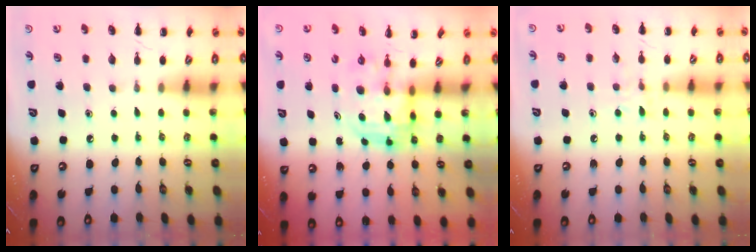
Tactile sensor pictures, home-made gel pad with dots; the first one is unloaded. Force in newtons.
{"total": 4.8, "press": 4.6, "slide": 1.3}
{"total": 6.9, "press": 6.6, "slide": 1.8}